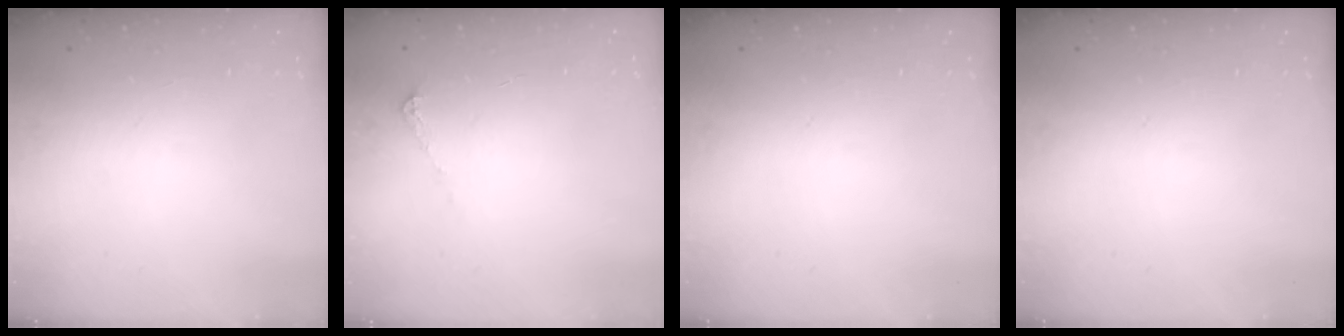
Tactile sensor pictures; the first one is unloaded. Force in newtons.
{"total": 5.8, "press": 5.8, "slide": 0.8}
{"total": 0.0}
{"total": 0.0}